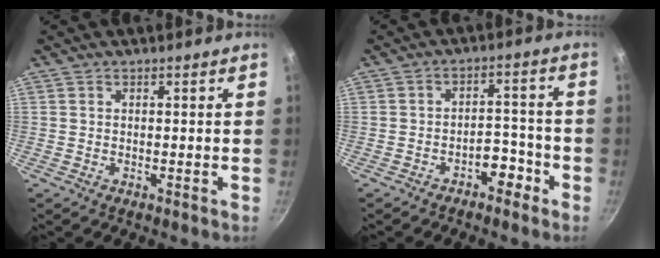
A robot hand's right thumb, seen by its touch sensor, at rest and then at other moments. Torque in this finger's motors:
{"motor_torque": [2.67, 1.98, 0.58, -0.80, 0.00]}